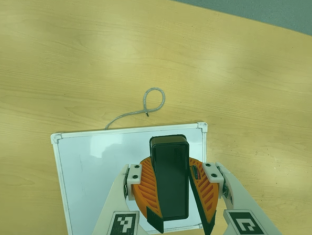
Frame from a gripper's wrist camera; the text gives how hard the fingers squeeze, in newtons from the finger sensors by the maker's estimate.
{"total": 11.7, "left": 12.0, "right": 11.5}